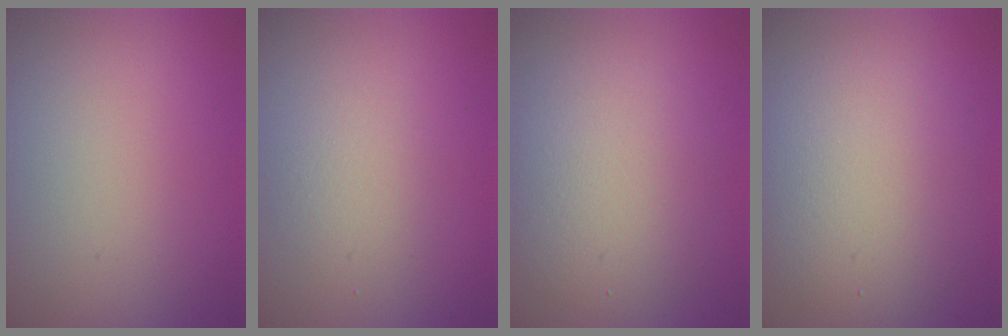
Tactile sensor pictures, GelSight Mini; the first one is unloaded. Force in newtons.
{"total": 1.9, "press": 1.9, "slide": 0.0}
{"total": 4.9, "press": 4.8, "slide": 0.4}
{"total": 6.4, "press": 6.4, "slide": 0.5}